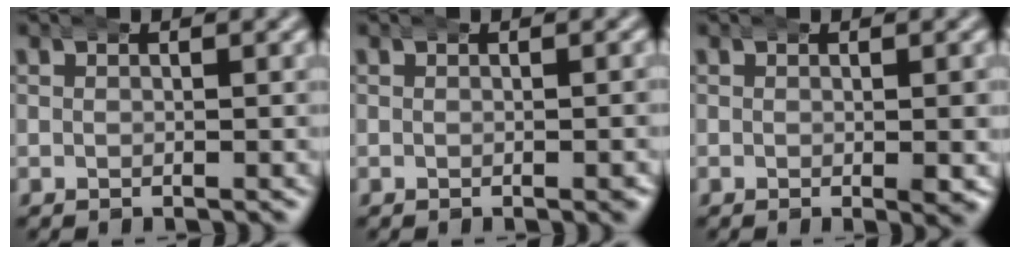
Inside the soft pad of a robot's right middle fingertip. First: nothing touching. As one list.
[{"total": 0.8, "force": [-0.1, 0.2, 0.8], "torque": [-0.006, 0.003, -0.003]}, {"total": 1.6, "force": [-0.1, 0.4, 1.6], "torque": [-0.021, -0.001, -0.001]}]